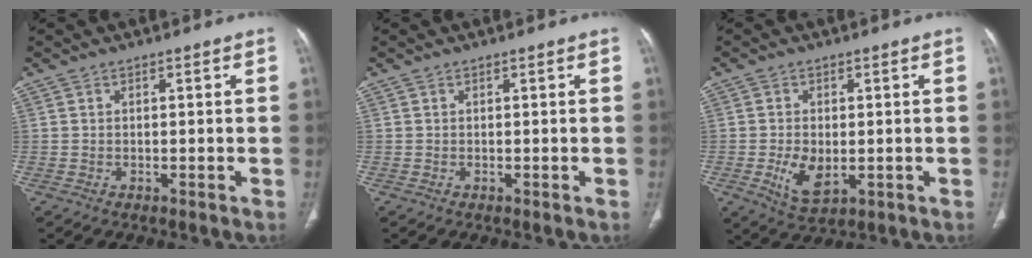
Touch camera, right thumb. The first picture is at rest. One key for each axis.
{"total": 0.0}
{"total": 6.7, "fx": -1.2, "fy": 3.9, "fz": 5.3, "tx": -0.094, "ty": -0.008, "tz": -0.011}